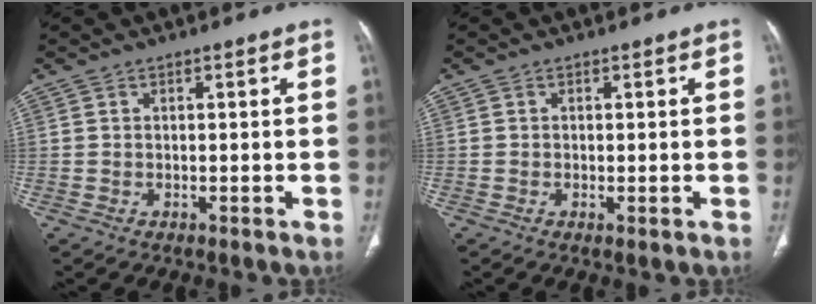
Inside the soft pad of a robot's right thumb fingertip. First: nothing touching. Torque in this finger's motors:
{"motor_torque": [-0.48, 0.05, -0.33, 0.19, -0.01]}